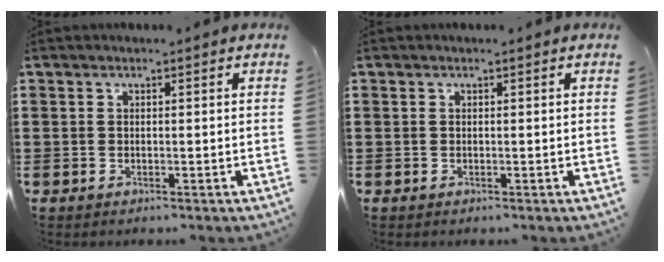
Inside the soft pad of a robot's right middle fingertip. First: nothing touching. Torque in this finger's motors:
{"motor_torque": [-0.10, -0.12, -0.03, 0.01]}